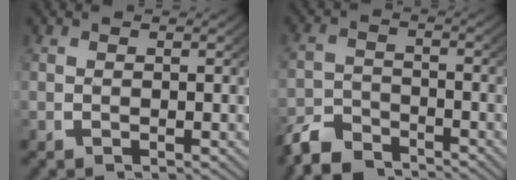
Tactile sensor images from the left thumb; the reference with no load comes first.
{"total": 5.2, "force": [-4.7, 1.7, 1.3], "torque": [-0.024, -0.018, -0.085]}